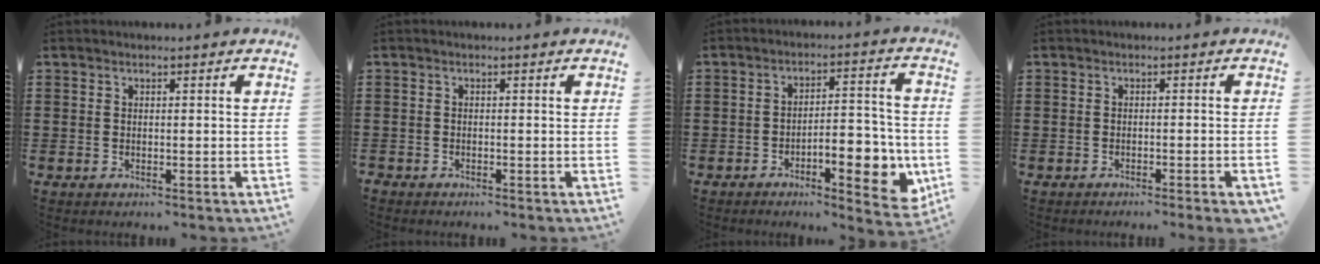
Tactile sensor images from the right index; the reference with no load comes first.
{"total": 0.6, "force": [-0.6, 0.1, -0.1], "torque": [0.000, 0.000, -0.013]}
{"total": 7.6, "force": [-3.5, 3.0, 6.1], "torque": [-0.072, 0.001, -0.061]}
{"total": 1.3, "force": [-1.2, 0.0, 0.6], "torque": [-0.011, -0.002, -0.022]}